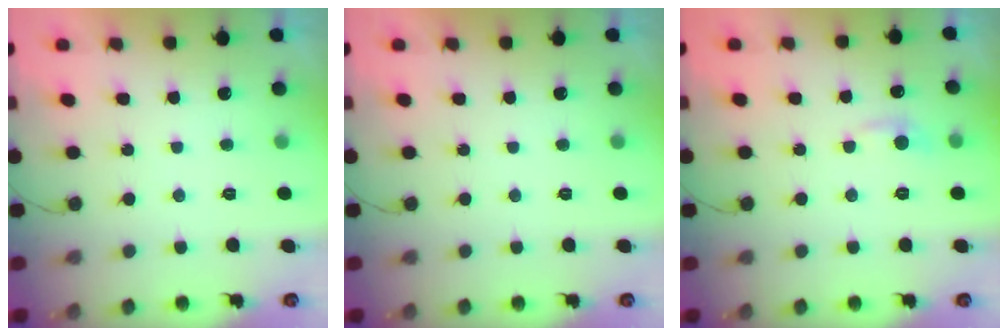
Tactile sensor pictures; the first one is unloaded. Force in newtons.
{"total": 0.0}
{"total": 4.9, "press": 4.9, "slide": 0.7}